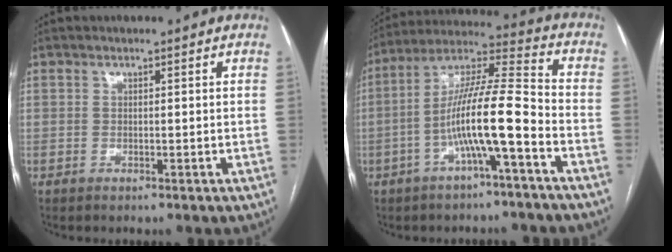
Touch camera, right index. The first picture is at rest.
{"total": 12.7, "force": [-4.3, 0.6, 12.0], "torque": [-0.218, 0.023, -0.081]}